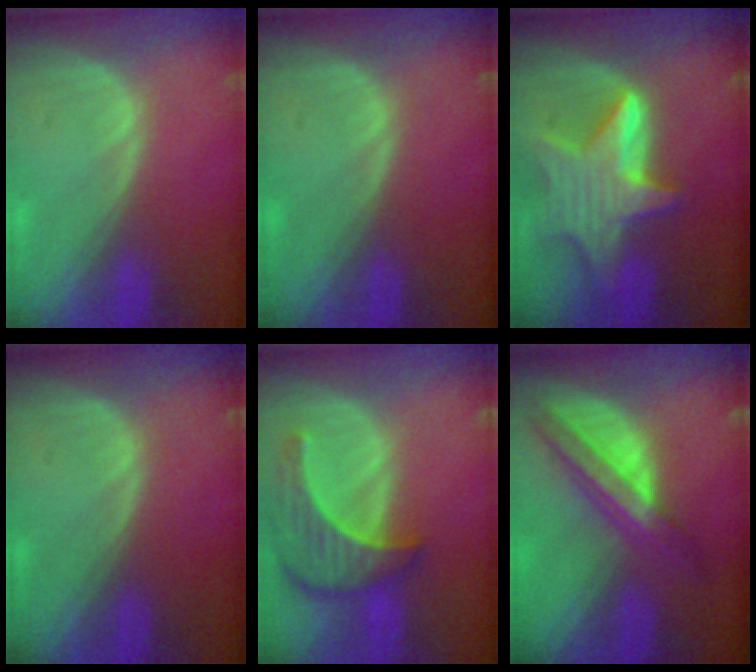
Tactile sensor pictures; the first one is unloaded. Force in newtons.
{"total": 0.0}
{"total": 9.5, "press": 9.5, "slide": 0.7}
{"total": 0.0}
{"total": 8.1, "press": 7.6, "slide": 2.8}
{"total": 8.0, "press": 6.7, "slide": 4.4}